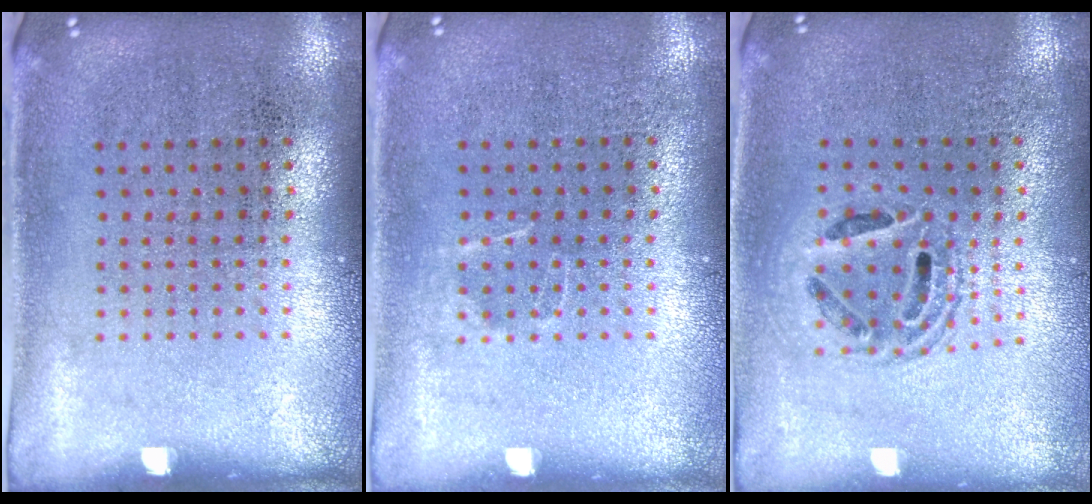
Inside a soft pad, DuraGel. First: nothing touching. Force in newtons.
{"total": 0.6, "press": 0.6, "slide": 0.2}
{"total": 1.3, "press": 1.2, "slide": 0.6}